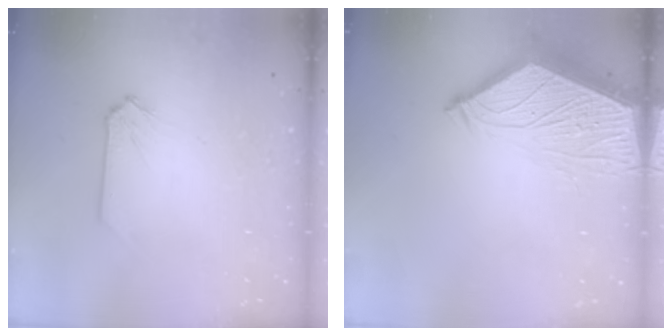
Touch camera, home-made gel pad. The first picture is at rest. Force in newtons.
{"total": 6.7, "press": 6.7, "slide": 1.0}